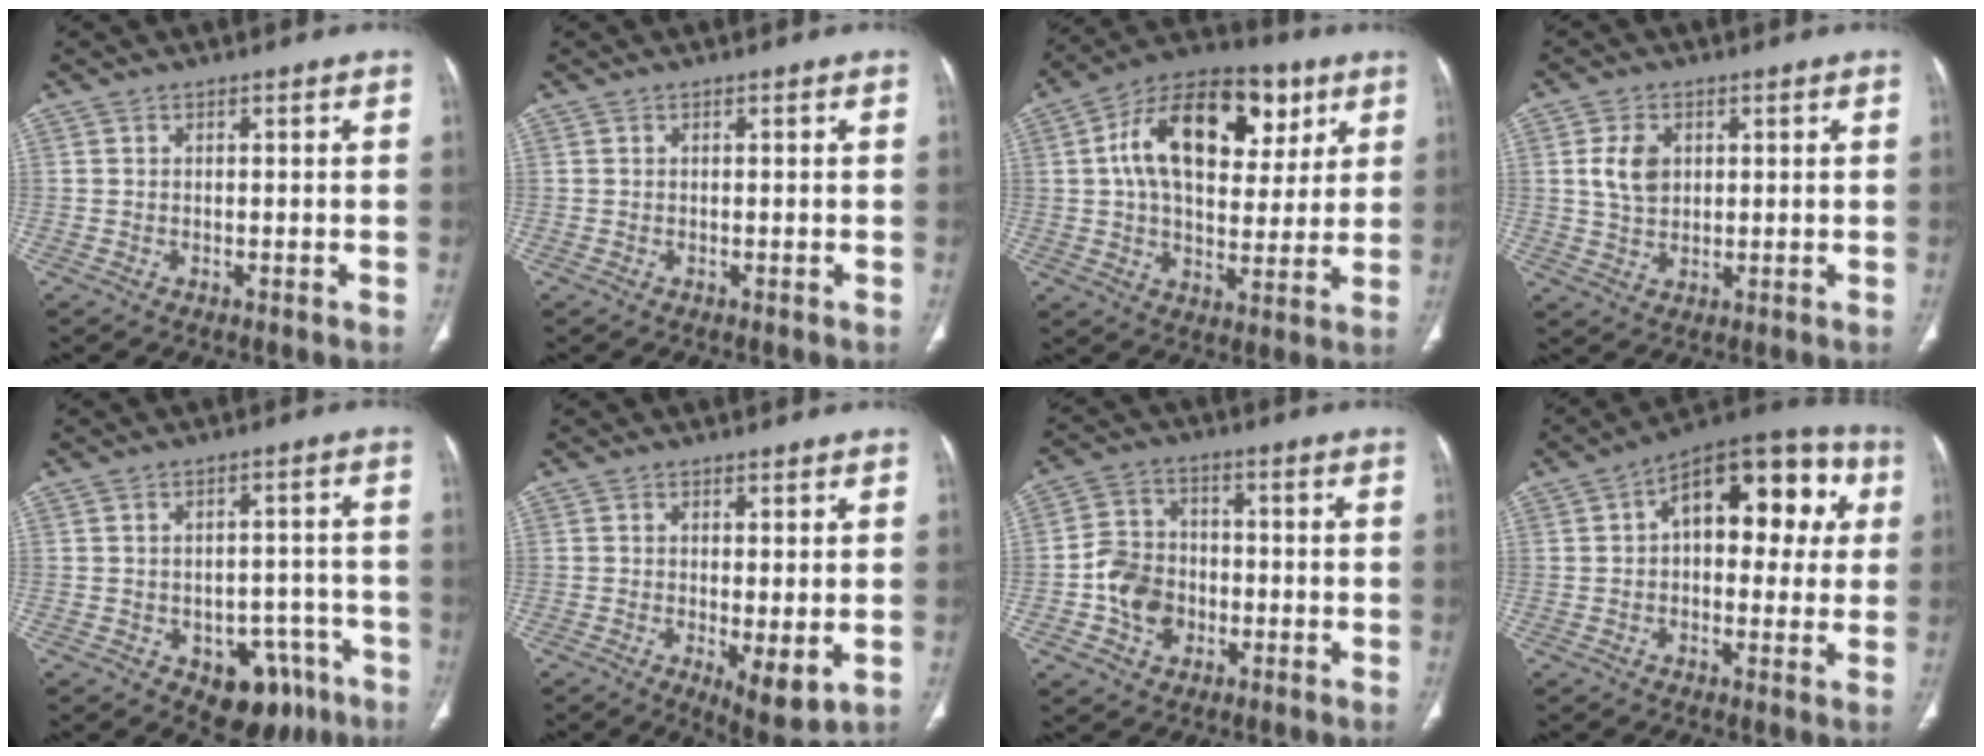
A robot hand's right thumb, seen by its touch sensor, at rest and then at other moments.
{"total": 0.0}
{"total": 21.4, "force": [6.9, 12.7, 15.7], "torque": [-0.220, 0.006, 0.103]}
{"total": 5.9, "force": [1.4, 4.2, 3.9], "torque": [-0.062, -0.006, 0.030]}
{"total": 10.7, "force": [-5.7, 6.8, 6.0], "torque": [-0.032, 0.036, -0.067]}
{"total": 6.0, "force": [-1.0, 2.0, 5.5], "torque": [-0.087, -0.022, -0.011]}
{"total": 9.2, "force": [-2.3, 7.5, 4.7], "torque": [-0.061, 0.021, -0.045]}
{"total": 18.6, "force": [4.2, 10.2, 15.0], "torque": [-0.153, 0.032, 0.046]}